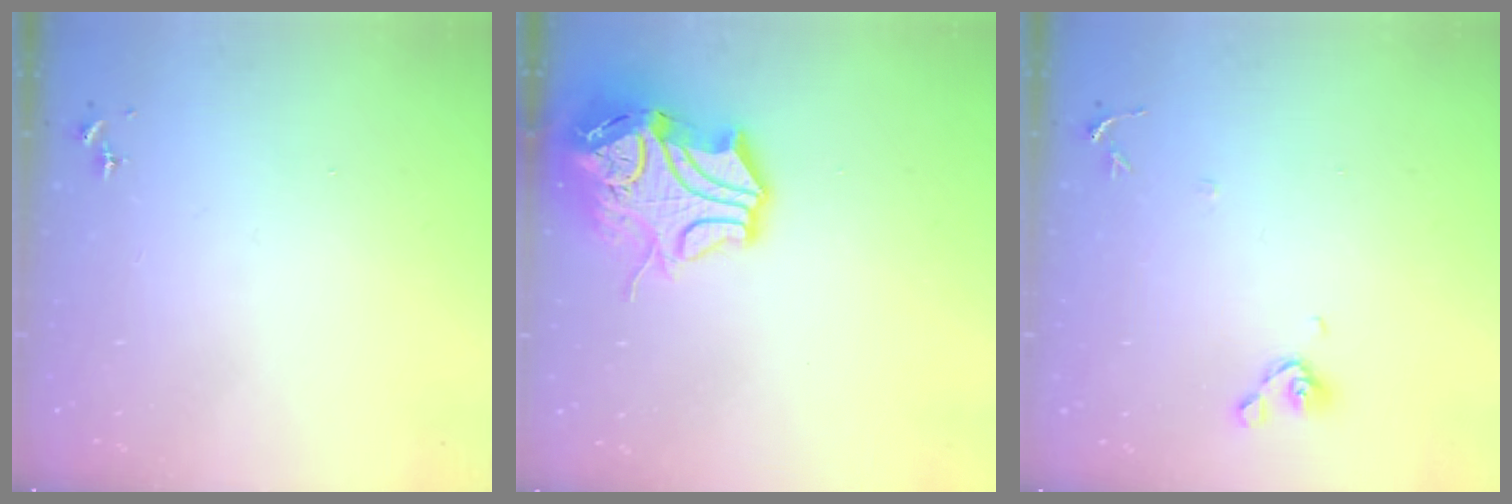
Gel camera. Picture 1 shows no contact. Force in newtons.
{"total": 17.1, "press": 16.9, "slide": 2.6}
{"total": 7.2, "press": 6.8, "slide": 2.3}